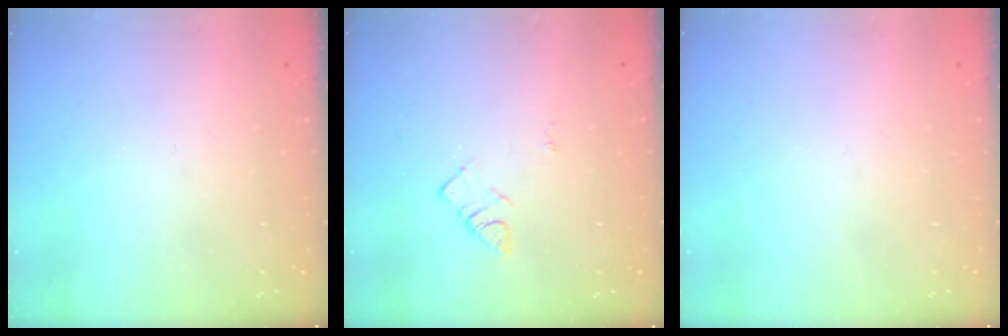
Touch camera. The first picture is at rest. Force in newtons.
{"total": 3.9, "press": 3.9, "slide": 0.5}
{"total": 1.8, "press": 1.8, "slide": 0.1}